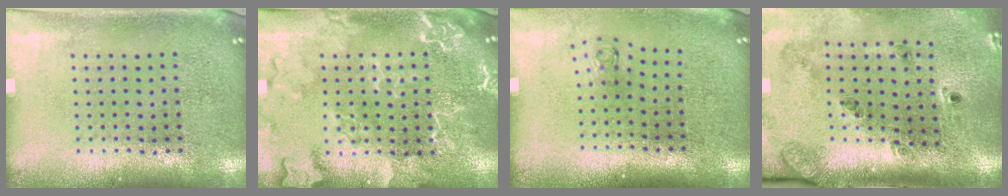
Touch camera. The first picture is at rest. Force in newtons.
{"total": 2.4, "press": 2.3, "slide": 0.5}
{"total": 0.7, "press": 0.3, "slide": 0.6}
{"total": 1.8, "press": 1.5, "slide": 1.0}